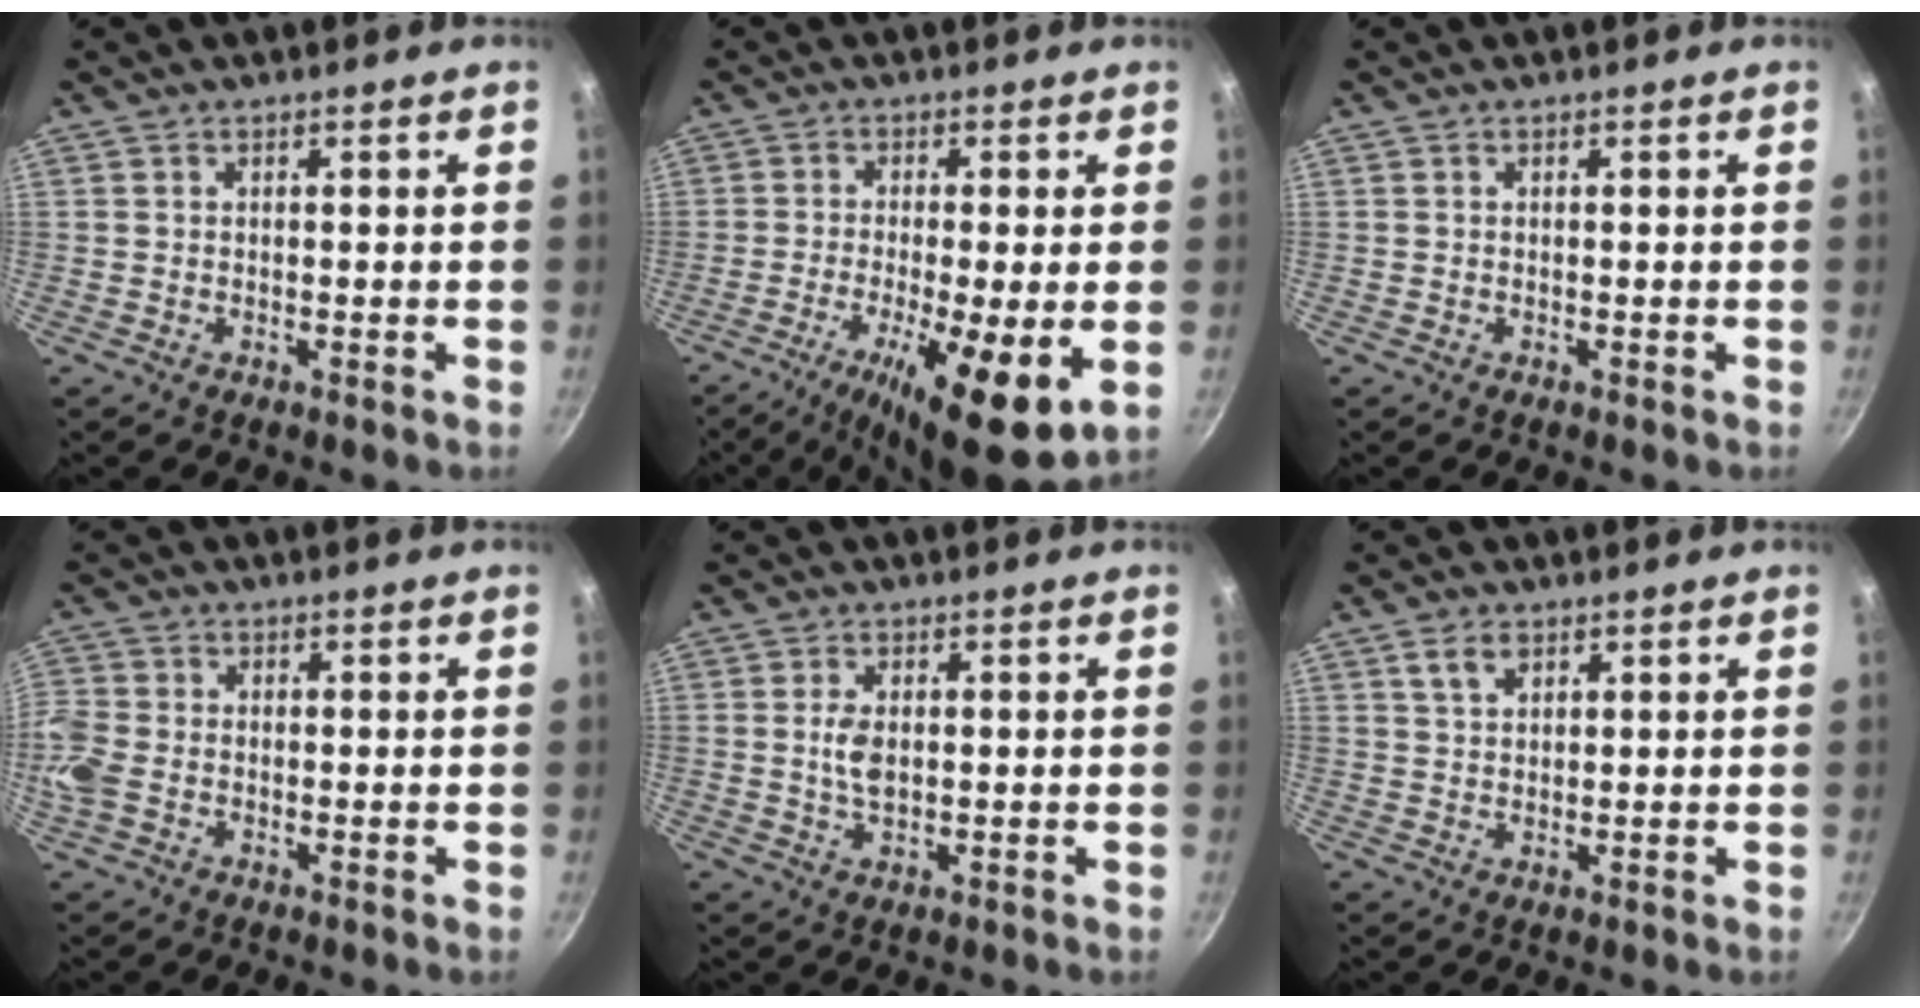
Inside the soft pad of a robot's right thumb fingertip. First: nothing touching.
{"total": 13.7, "force": [-4.0, 3.1, 12.7], "torque": [-0.211, -0.010, -0.063]}
{"total": 0.0}
{"total": 6.8, "force": [-1.5, 5.1, 4.2], "torque": [-0.099, 0.003, -0.043]}
{"total": 4.1, "force": [0.3, 2.3, 3.3], "torque": [-0.060, -0.004, 0.006]}
{"total": 3.5, "force": [1.9, 2.3, 2.0], "torque": [-0.026, -0.003, 0.036]}